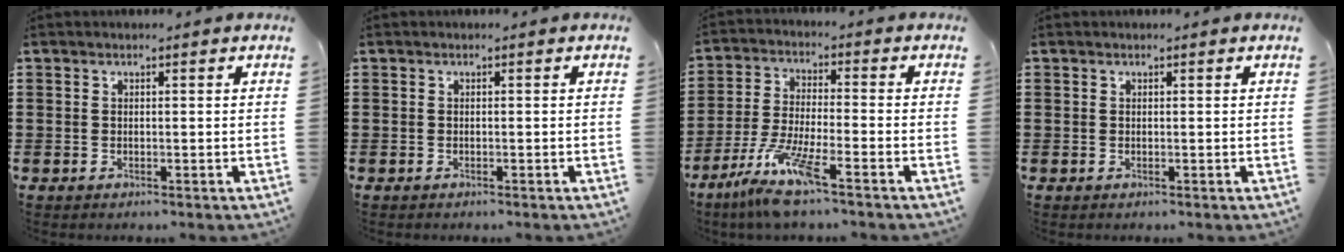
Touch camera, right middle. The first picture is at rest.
{"total": 0.0}
{"total": 8.7, "force": [-6.3, 0.5, 5.9], "torque": [-0.133, -0.017, -0.124]}
{"total": 0.0}